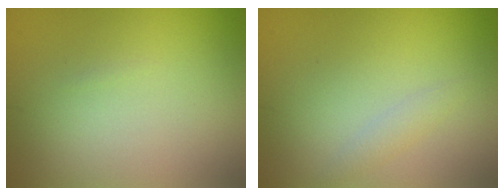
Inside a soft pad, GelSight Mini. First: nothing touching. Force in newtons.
{"total": 1.1, "press": 1.1, "slide": 0.0}